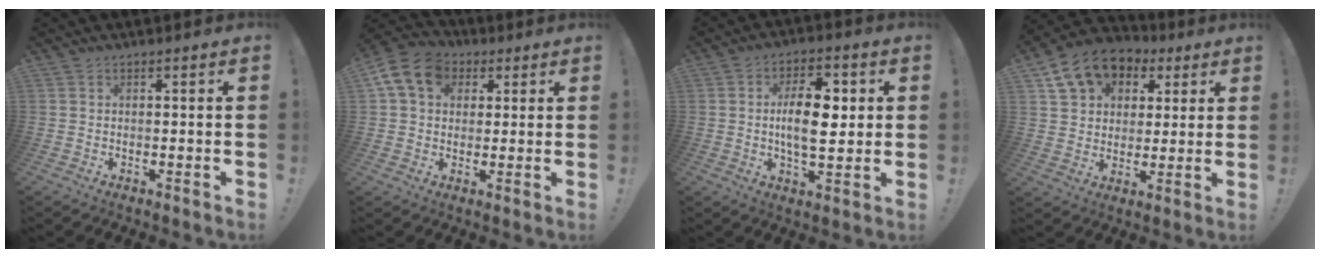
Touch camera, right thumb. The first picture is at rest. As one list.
[{"total": 13.0, "force": [4.2, 10.0, 7.2], "torque": [-0.121, 0.000, 0.085]}, {"total": 12.7, "force": [0.8, 6.5, 10.8], "torque": [-0.173, 0.002, 0.008]}, {"total": 13.2, "force": [6.7, 9.9, 5.5], "torque": [-0.085, -0.033, 0.130]}]